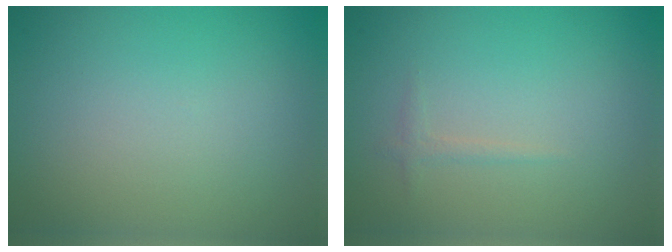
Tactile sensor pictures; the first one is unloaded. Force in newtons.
{"total": 0.7, "press": 0.7, "slide": 0.1}